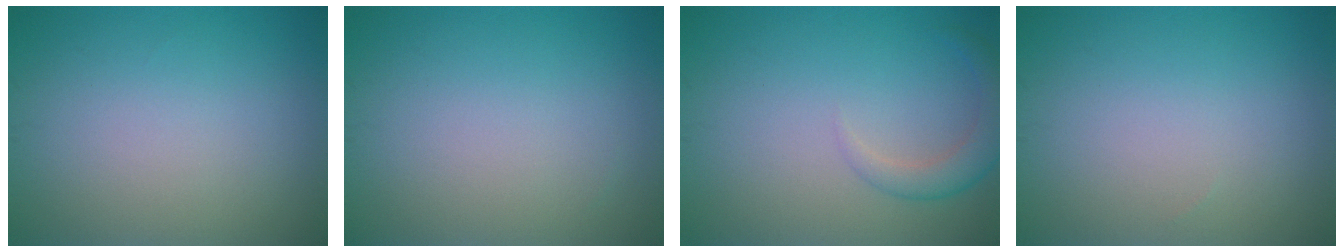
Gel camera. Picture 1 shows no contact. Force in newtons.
{"total": 0.0}
{"total": 2.6, "press": 2.5, "slide": 0.2}
{"total": 0.0}